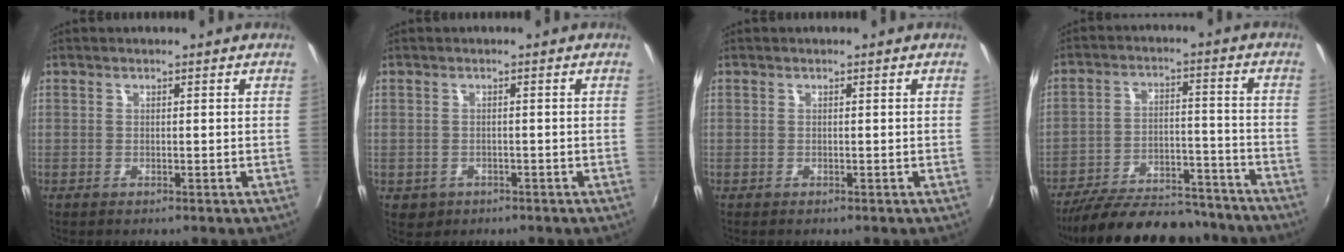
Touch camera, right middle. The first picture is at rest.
{"total": 2.9, "force": [-1.1, 2.6, 1.0], "torque": [-0.025, -0.004, -0.012]}
{"total": 0.0}
{"total": 22.8, "force": [-19.7, 7.1, 9.0], "torque": [-0.177, 0.003, -0.270]}